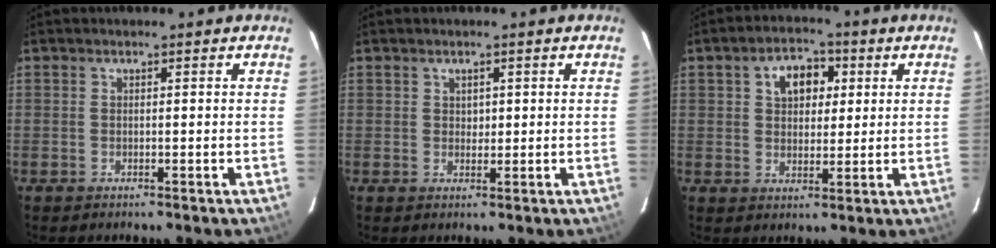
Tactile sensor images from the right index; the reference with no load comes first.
{"total": 1.4, "force": [0.5, 1.3, 0.4], "torque": [-0.003, 0.005, 0.010]}
{"total": 7.2, "force": [2.4, 4.9, 4.7], "torque": [-0.076, 0.027, 0.043]}